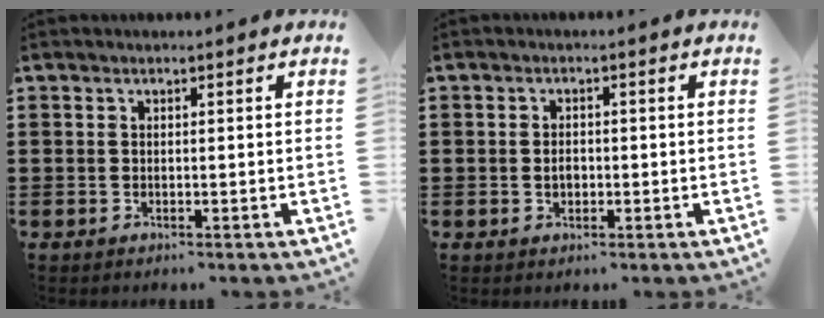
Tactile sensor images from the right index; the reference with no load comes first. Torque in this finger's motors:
{"motor_torque": [1.12, 1.02, 0.04, 0.01]}